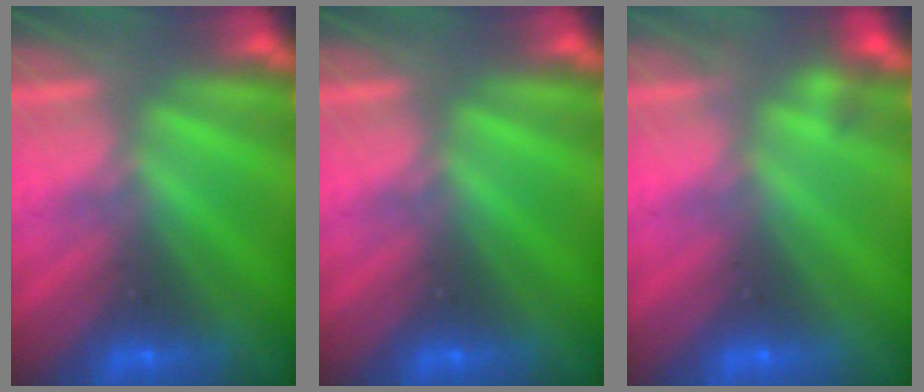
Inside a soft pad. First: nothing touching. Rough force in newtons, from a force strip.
{"total": 0.0}
{"total": 2.2}